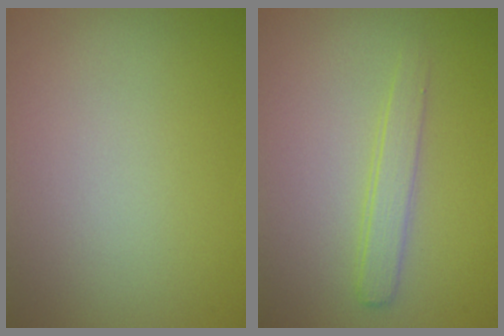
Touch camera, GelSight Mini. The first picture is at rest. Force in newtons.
{"total": 2.0, "press": 2.0, "slide": 0.0}